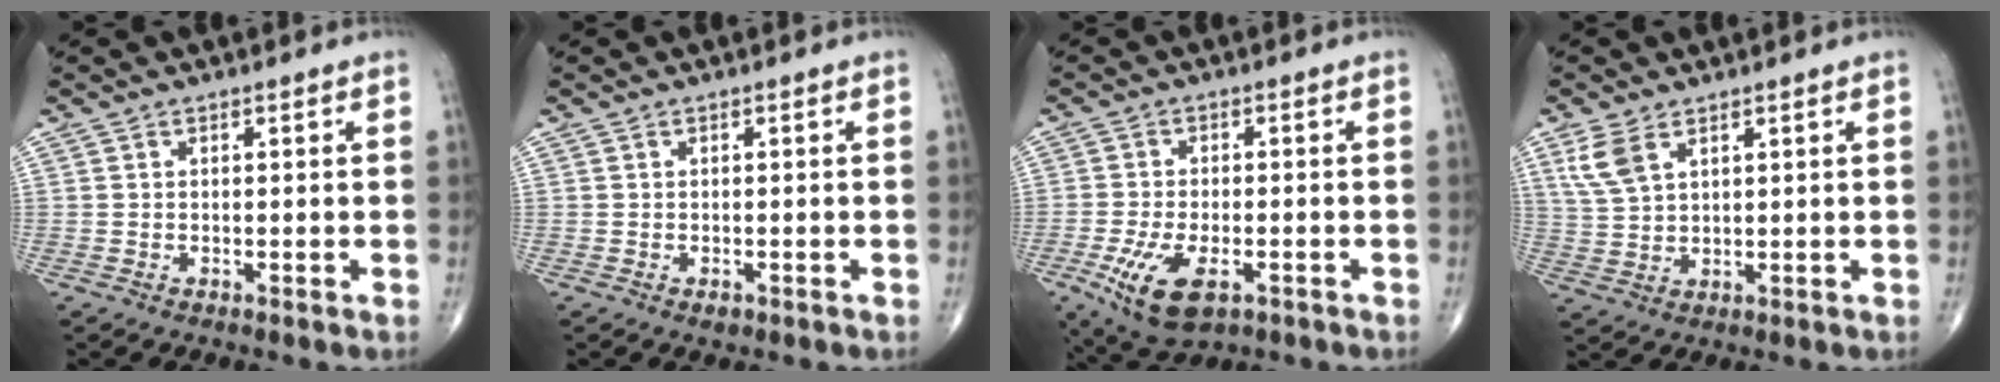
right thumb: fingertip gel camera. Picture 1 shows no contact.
{"total": 1.0, "force": [-0.5, 0.6, 0.6], "torque": [-0.007, -0.001, -0.005]}
{"total": 10.4, "force": [-4.2, 5.0, 8.1], "torque": [-0.157, -0.001, -0.065]}
{"total": 5.6, "force": [3.0, 2.8, 3.7], "torque": [-0.080, -0.006, 0.072]}